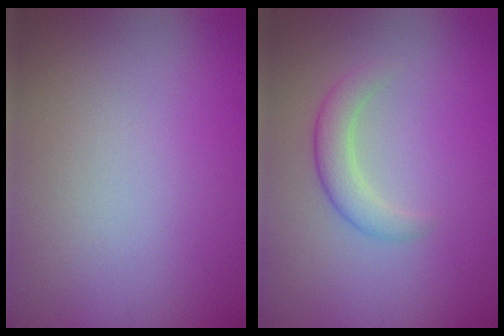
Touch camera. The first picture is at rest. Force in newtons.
{"total": 2.4, "press": 2.4, "slide": 0.2}